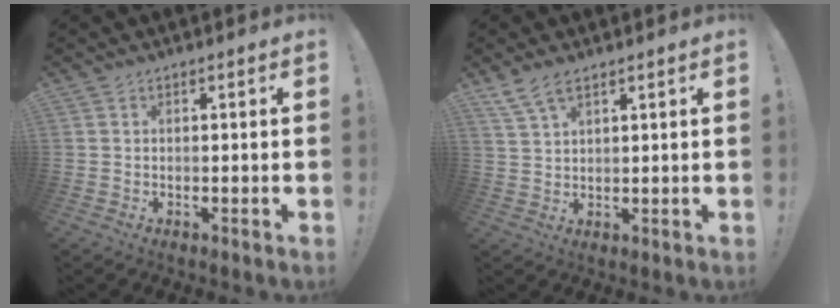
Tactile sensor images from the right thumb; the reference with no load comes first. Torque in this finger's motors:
{"motor_torque": [-0.02, 0.02, 0.09, -0.06, 0.00]}